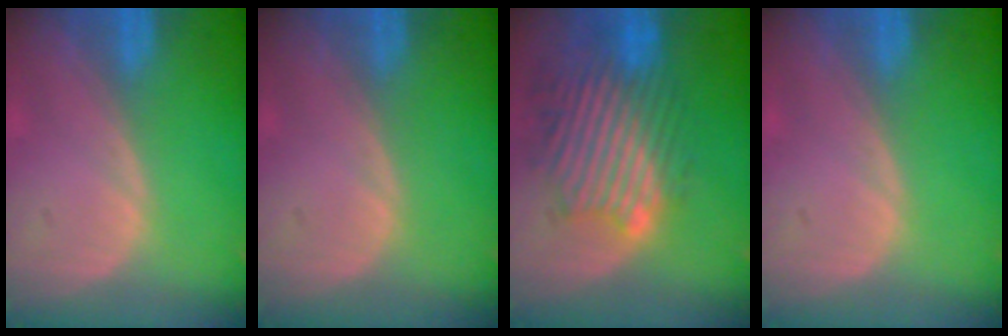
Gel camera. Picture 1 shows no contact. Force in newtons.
{"total": 0.0}
{"total": 10.8, "press": 10.1, "slide": 4.0}
{"total": 0.0}